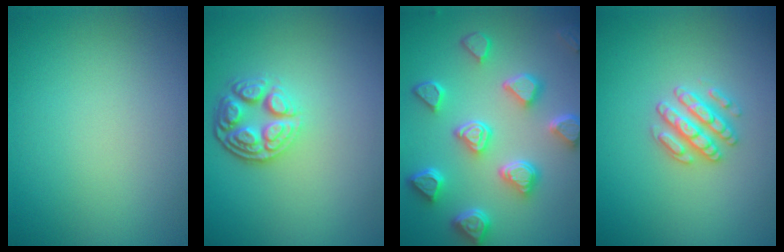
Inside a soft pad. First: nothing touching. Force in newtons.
{"total": 4.3, "press": 3.2, "slide": 2.7}
{"total": 7.2, "press": 5.8, "slide": 4.2}
{"total": 2.8, "press": 2.7, "slide": 0.6}